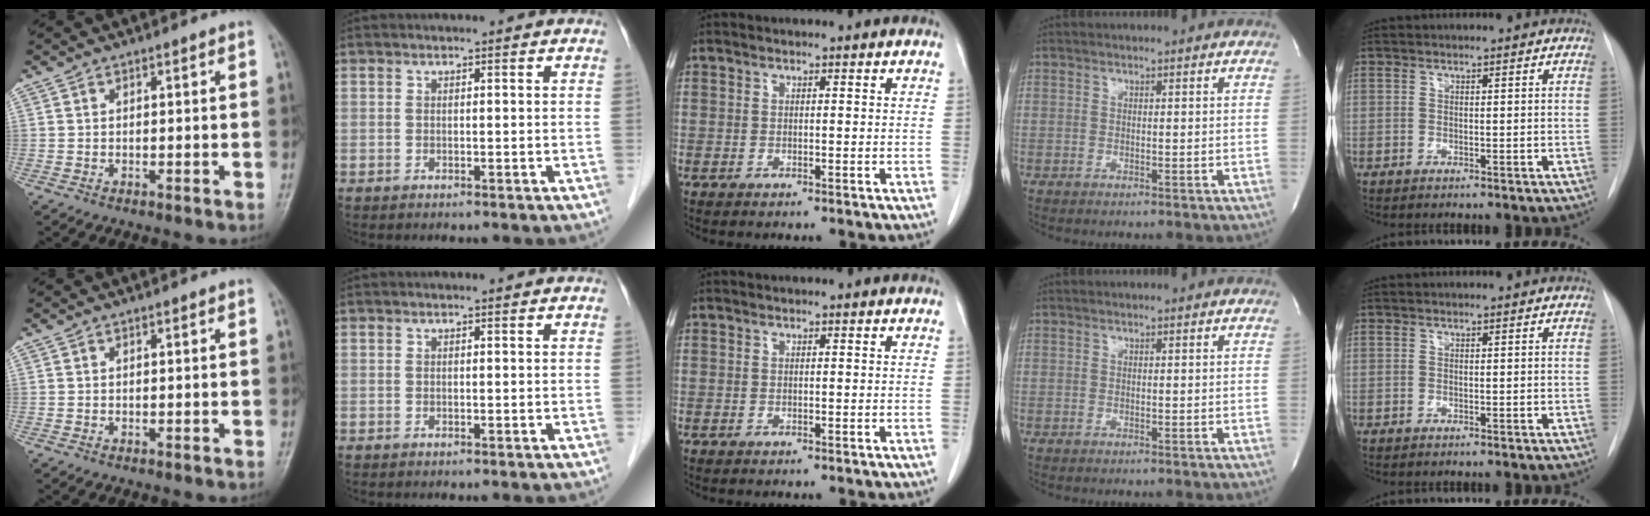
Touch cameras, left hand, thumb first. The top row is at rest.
{}